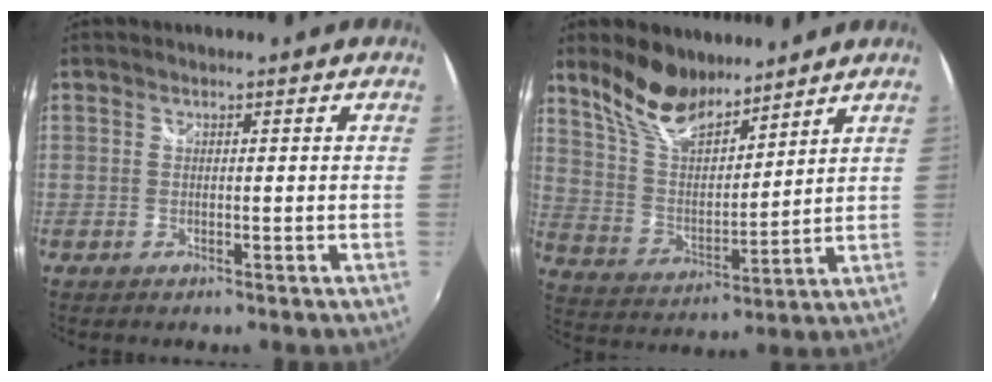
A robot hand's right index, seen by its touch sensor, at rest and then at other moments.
{"total": 12.4, "force": [9.9, 4.5, 5.8], "torque": [-0.119, 0.010, 0.195]}